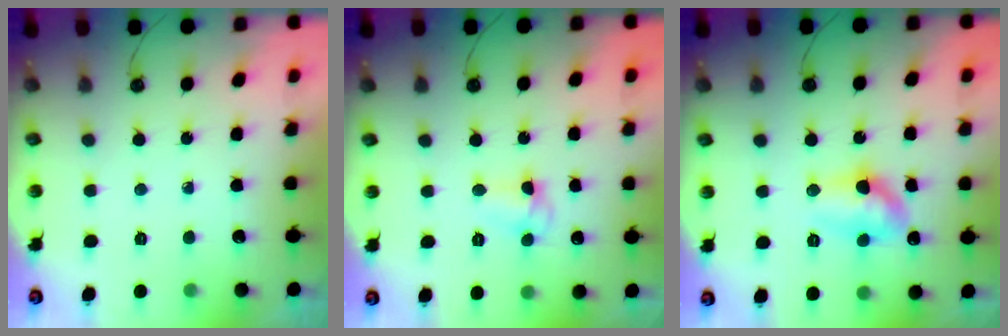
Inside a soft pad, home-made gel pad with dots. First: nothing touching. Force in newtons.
{"total": 5.7, "press": 5.7, "slide": 0.6}
{"total": 10.8, "press": 10.7, "slide": 1.1}